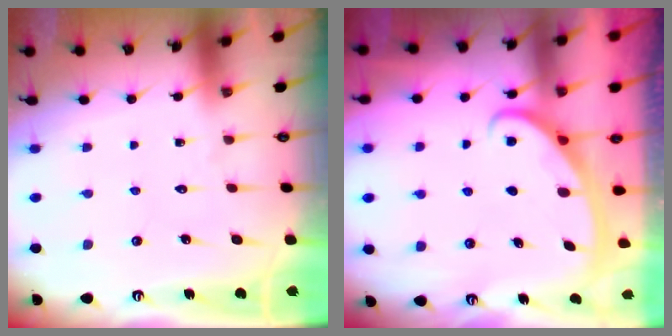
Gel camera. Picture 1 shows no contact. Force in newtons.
{"total": 2.8, "press": 2.8, "slide": 0.4}